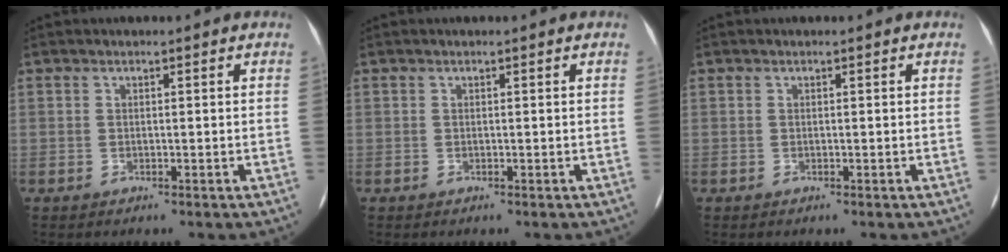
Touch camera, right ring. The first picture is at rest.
{"total": 0.0}
{"total": 0.0}